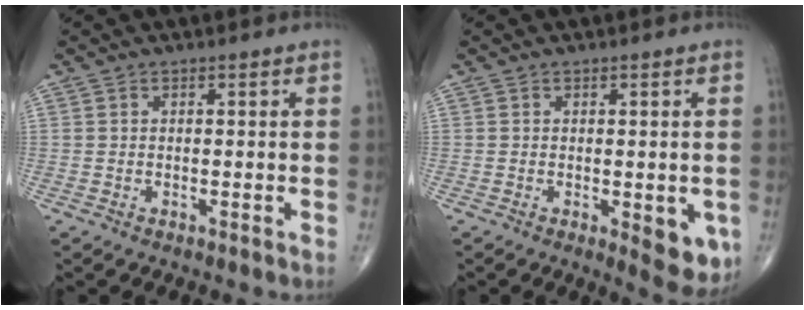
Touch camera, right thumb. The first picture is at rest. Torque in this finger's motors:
{"motor_torque": [0.85, 1.14, 0.21, -0.34, 0.13]}